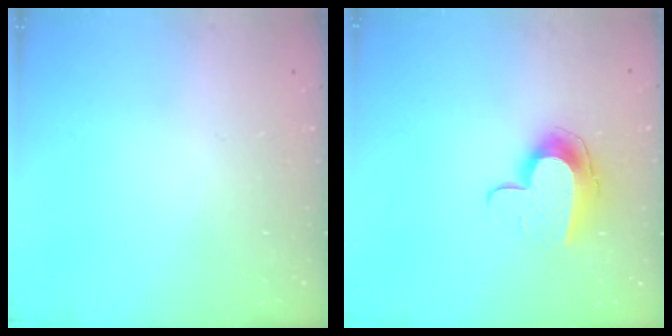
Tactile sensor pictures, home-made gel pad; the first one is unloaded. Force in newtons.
{"total": 10.7, "press": 10.7, "slide": 0.5}